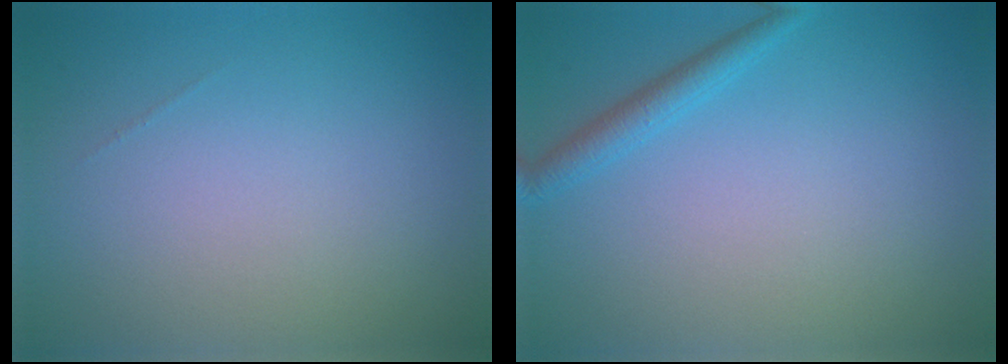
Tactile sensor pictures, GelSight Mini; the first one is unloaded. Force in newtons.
{"total": 1.8, "press": 1.8, "slide": 0.1}